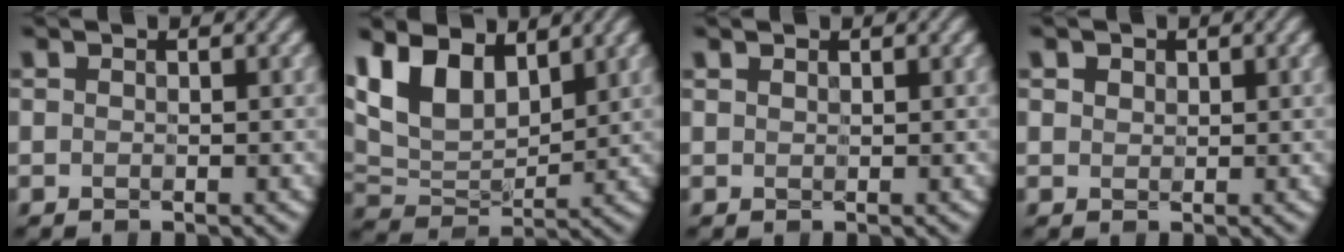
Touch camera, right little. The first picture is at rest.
{"total": 7.9, "force": [3.7, 4.5, 5.3], "torque": [-0.127, 0.003, 0.068]}
{"total": 0.7, "force": [0.6, 0.3, 0.3], "torque": [-0.005, 0.003, 0.005]}
{"total": 1.4, "force": [0.7, 1.1, 0.5], "torque": [-0.017, -0.002, 0.019]}